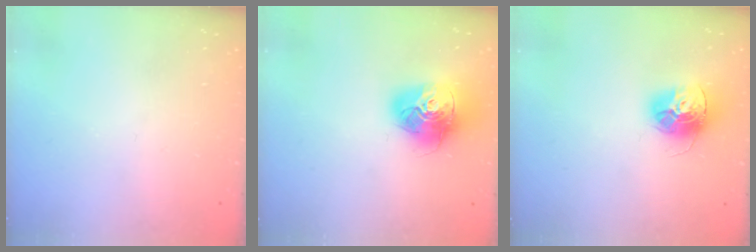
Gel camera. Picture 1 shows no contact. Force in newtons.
{"total": 16.4, "press": 16.4, "slide": 1.7}
{"total": 13.7, "press": 13.7, "slide": 1.2}